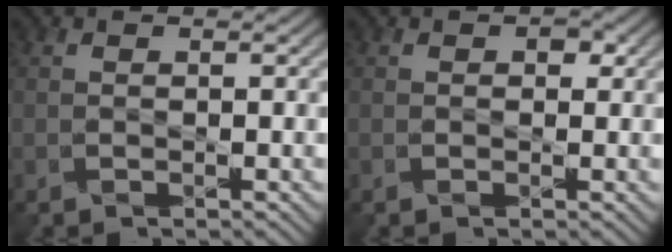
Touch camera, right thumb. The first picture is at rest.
{"total": 1.1, "force": [0.2, 0.8, 0.7], "torque": [-0.006, -0.003, 0.001]}